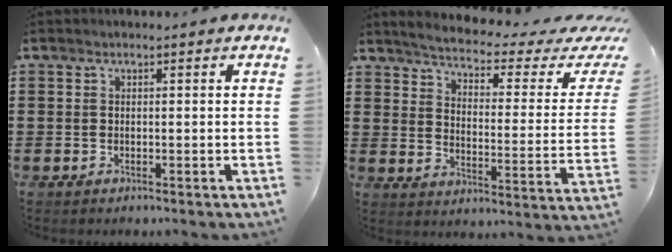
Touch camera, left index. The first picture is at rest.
{"total": 3.0, "force": [2.5, 0.0, 1.8], "torque": [-0.052, -0.026, 0.031]}